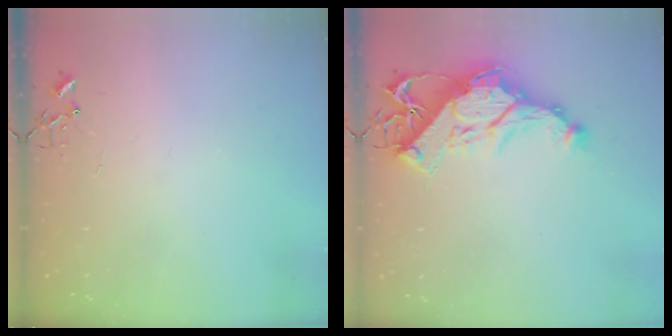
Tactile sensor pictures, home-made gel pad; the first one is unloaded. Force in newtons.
{"total": 15.6, "press": 15.4, "slide": 2.1}